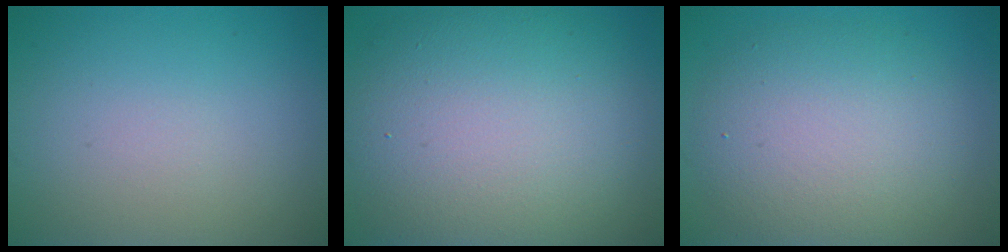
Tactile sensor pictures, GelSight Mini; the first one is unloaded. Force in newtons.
{"total": 13.1, "press": 13.1, "slide": 1.0}
{"total": 7.3, "press": 7.2, "slide": 0.8}